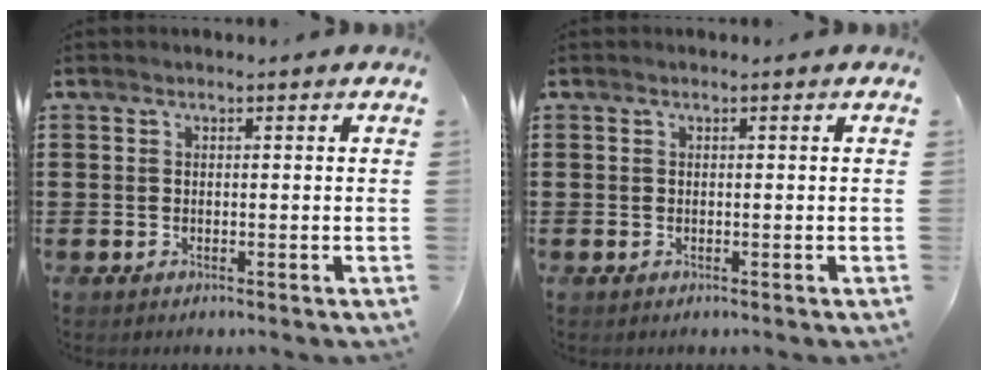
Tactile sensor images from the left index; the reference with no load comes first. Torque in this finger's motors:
{"motor_torque": [0.00, 0.00, 0.00, 0.00]}